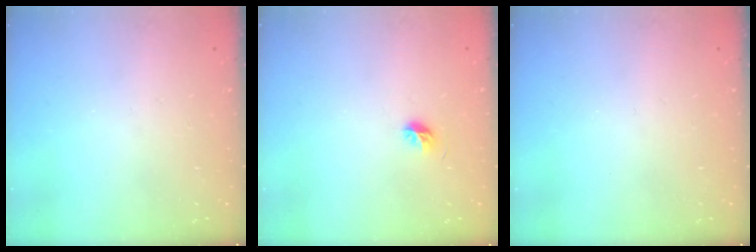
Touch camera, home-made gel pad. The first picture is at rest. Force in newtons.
{"total": 5.3, "press": 5.2, "slide": 1.0}
{"total": 0.0}